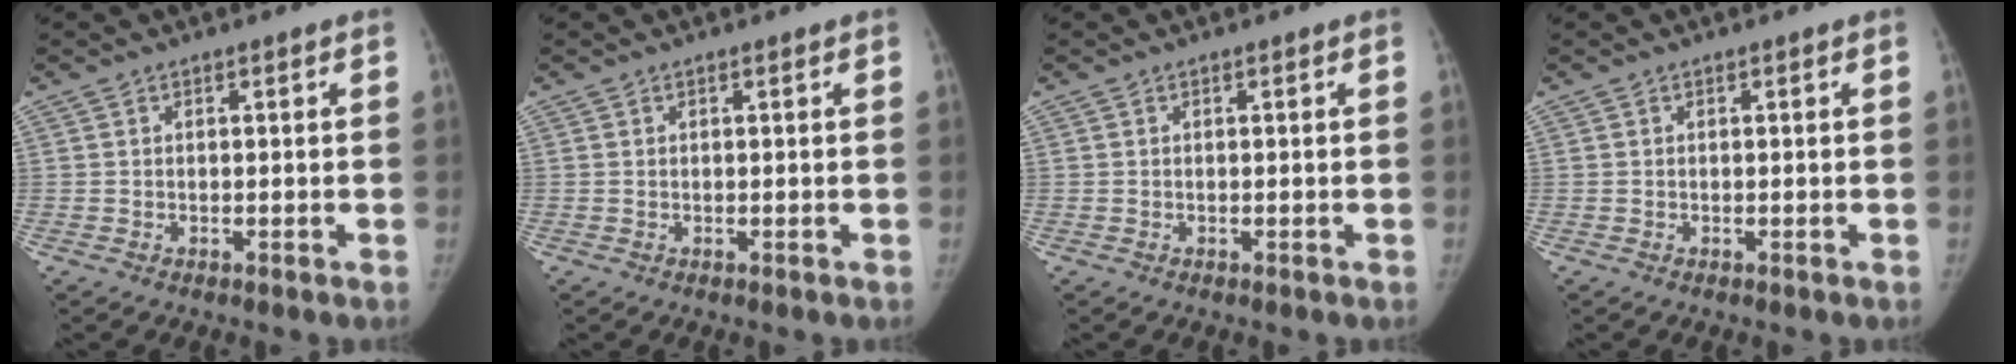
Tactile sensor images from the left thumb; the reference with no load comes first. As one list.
[{"total": 0.0}, {"total": 0.0}, {"total": 0.0}]